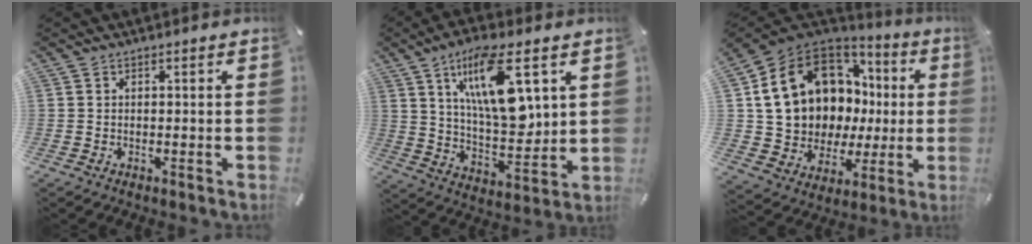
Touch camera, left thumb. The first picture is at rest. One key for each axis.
{"total": 17.9, "fx": 8.3, "fy": 6.8, "fz": 14.4, "tx": -0.267, "ty": -0.026, "tz": 0.131}
{"total": 17.2, "fx": 6.0, "fy": 13.4, "fz": 9.0, "tx": -0.174, "ty": -0.047, "tz": 0.136}